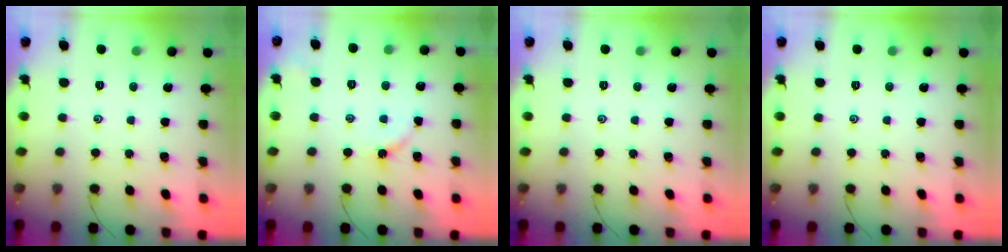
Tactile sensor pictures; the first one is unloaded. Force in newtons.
{"total": 3.5, "press": 3.4, "slide": 0.6}
{"total": 0.0}
{"total": 0.0}